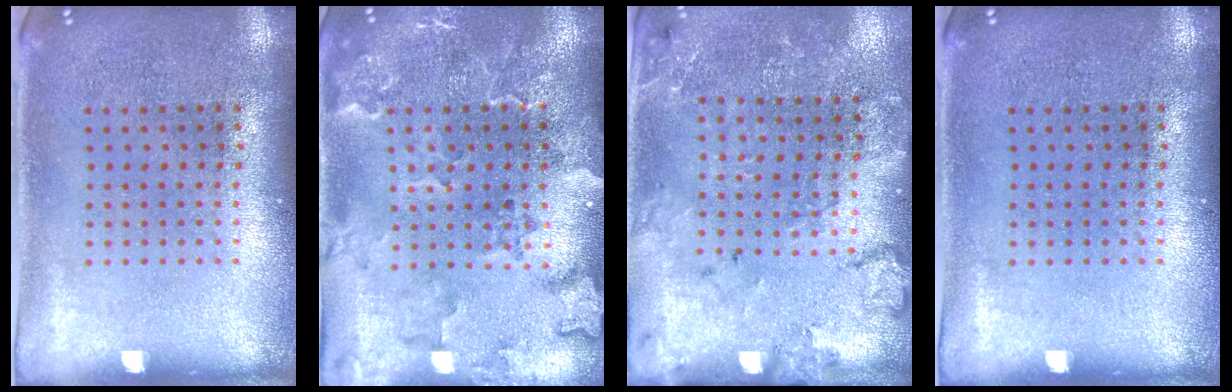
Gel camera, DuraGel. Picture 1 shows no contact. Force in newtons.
{"total": 2.3, "press": 2.1, "slide": 0.8}
{"total": 1.8, "press": 1.6, "slide": 0.7}
{"total": 0.0}